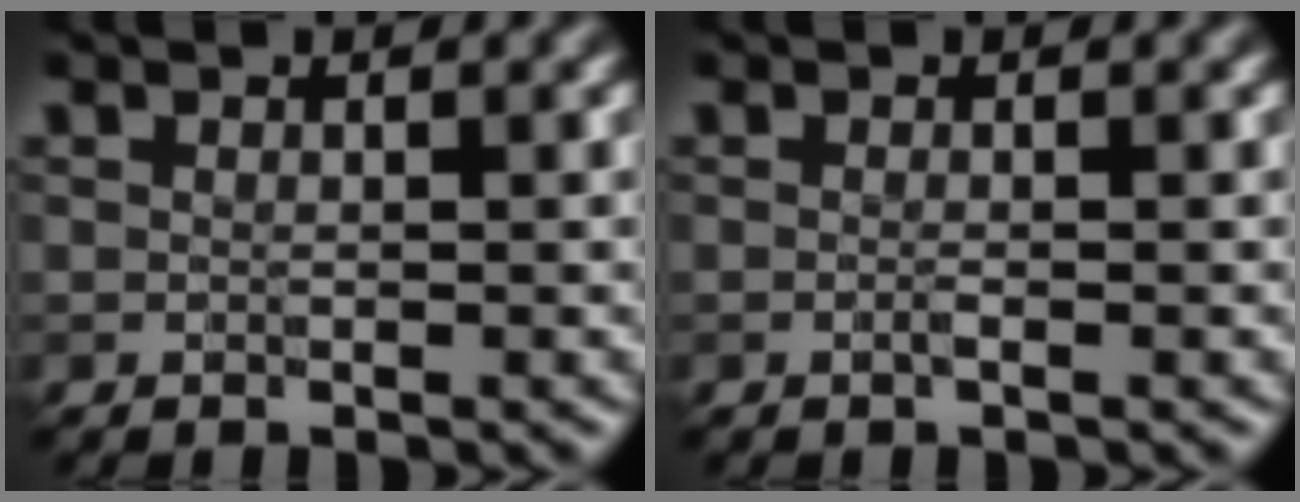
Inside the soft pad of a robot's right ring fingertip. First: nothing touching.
{"total": 0.6, "force": [-0.2, 0.1, 0.6], "torque": [-0.010, -0.002, -0.006]}